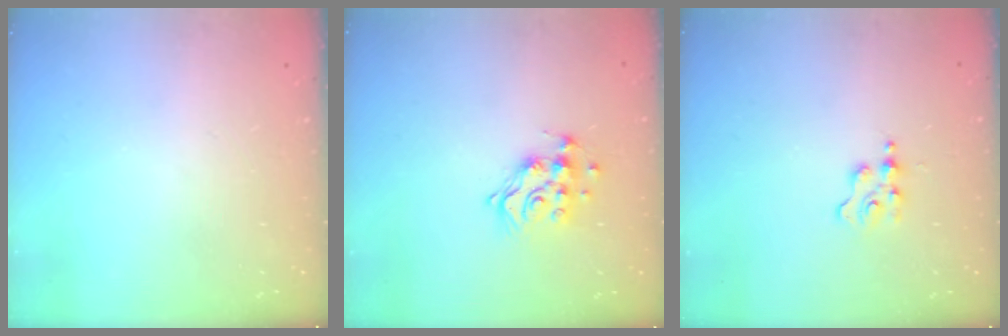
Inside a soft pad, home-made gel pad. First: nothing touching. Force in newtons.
{"total": 11.7, "press": 11.7, "slide": 0.9}
{"total": 2.5, "press": 2.5, "slide": 0.3}